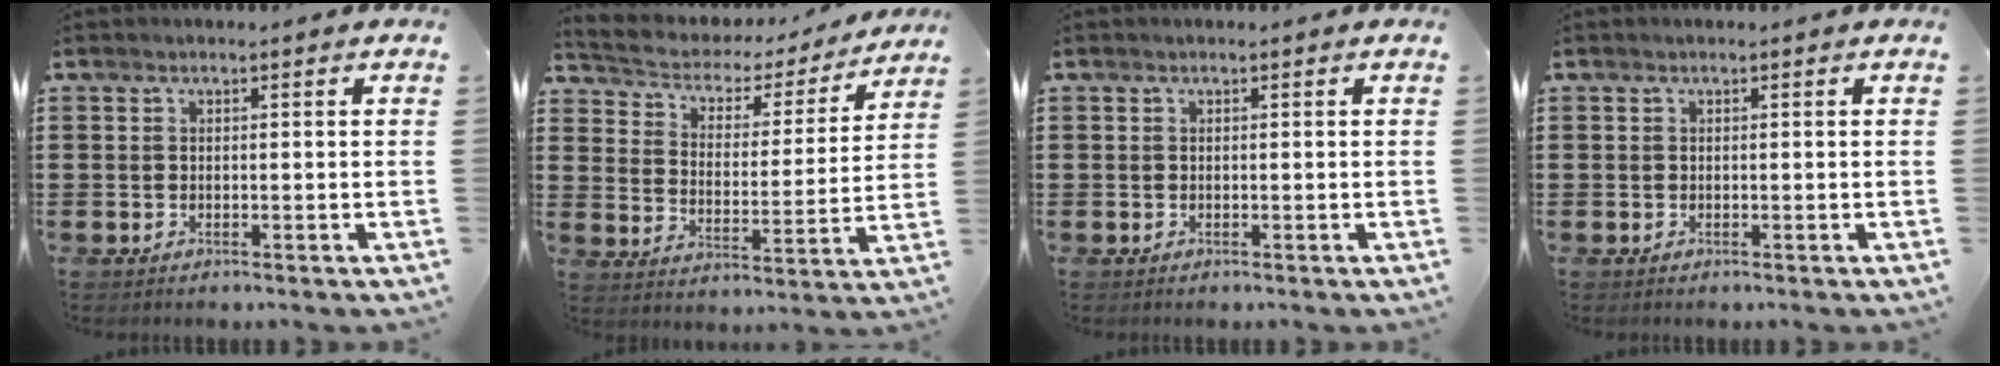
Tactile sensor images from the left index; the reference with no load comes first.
{"total": 3.2, "force": [2.6, 1.7, 0.6], "torque": [-0.033, -0.019, 0.033]}
{"total": 0.0}
{"total": 0.0}